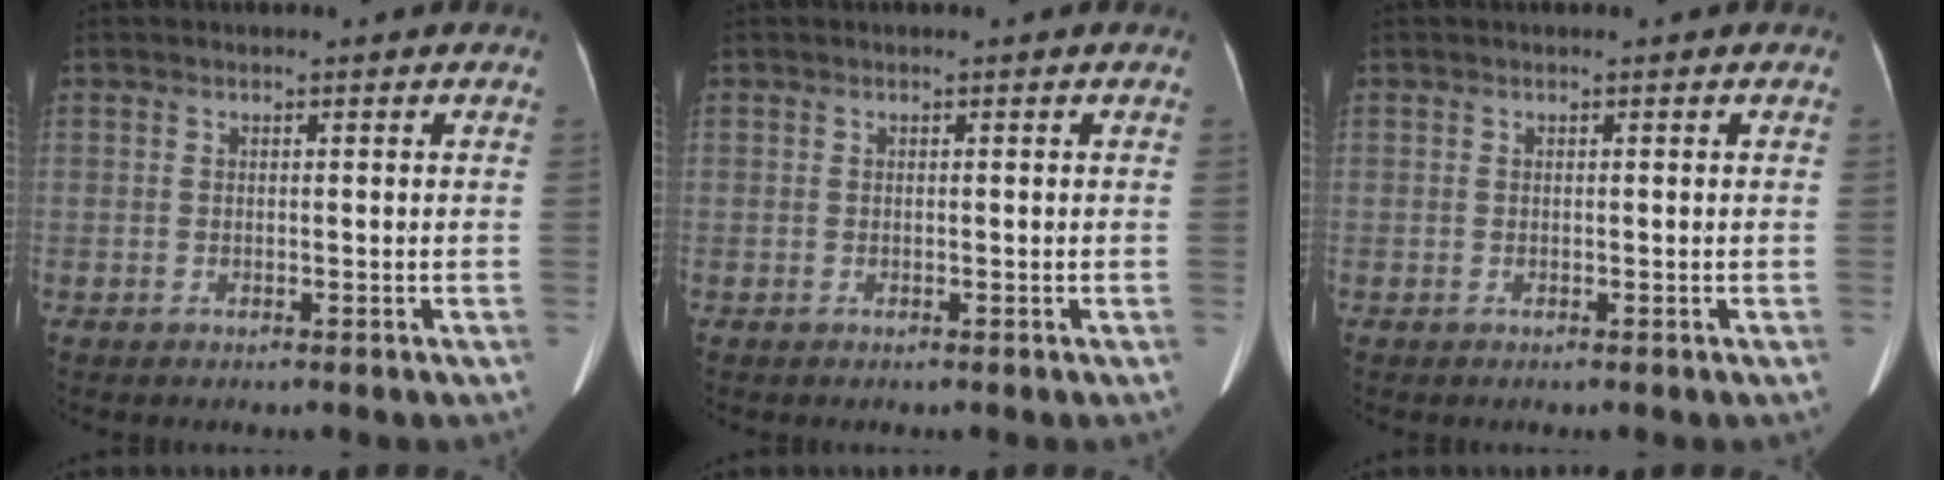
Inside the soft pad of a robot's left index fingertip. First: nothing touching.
{"total": 0.0}
{"total": 0.0}